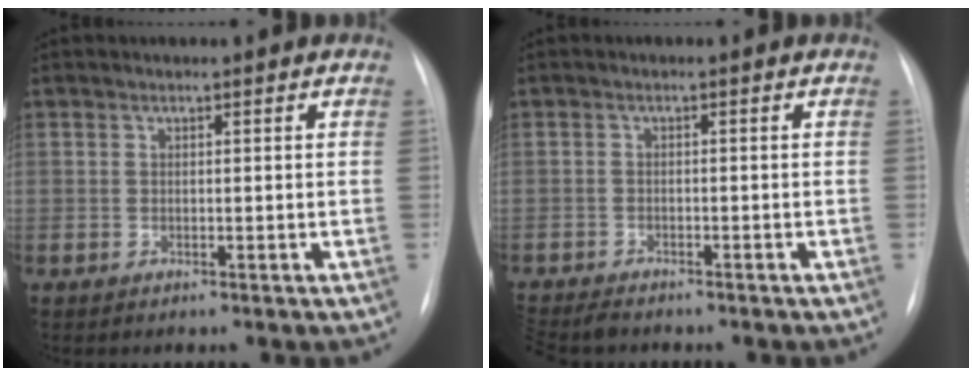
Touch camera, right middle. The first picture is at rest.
{"total": 5.5, "force": [-5.0, 1.3, 1.9], "torque": [-0.031, -0.016, -0.081]}